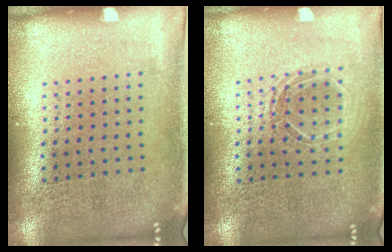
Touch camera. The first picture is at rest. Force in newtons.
{"total": 1.4, "press": 1.2, "slide": 0.7}